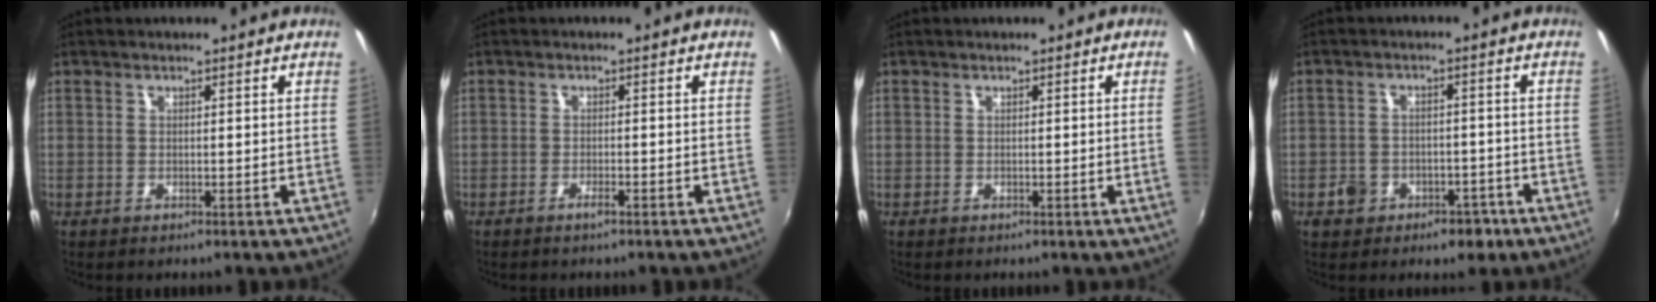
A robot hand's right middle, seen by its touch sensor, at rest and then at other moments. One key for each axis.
{"total": 1.2, "fx": -1.0, "fy": 0.1, "fz": 0.7, "tx": -0.017, "ty": 0.000, "tz": -0.020}
{"total": 1.5, "fx": 0.1, "fy": -0.9, "fz": 1.2, "tx": -0.008, "ty": -0.013, "tz": 0.002}
{"total": 5.9, "fx": -3.4, "fy": 4.4, "fz": 2.1, "tx": -0.049, "ty": 0.018, "tz": -0.038}